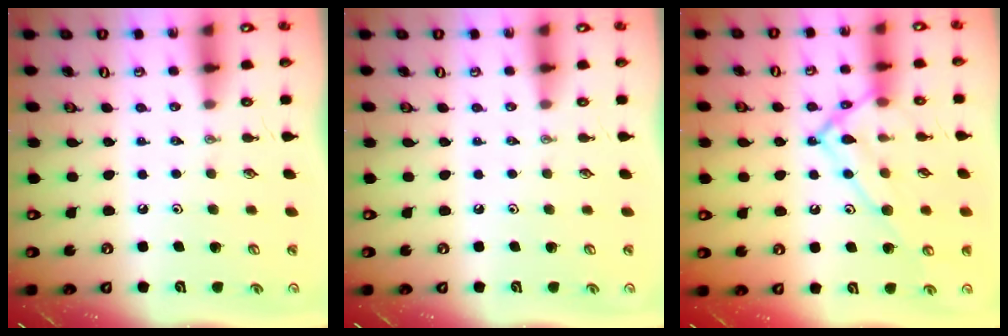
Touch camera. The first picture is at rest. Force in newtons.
{"total": 0.0}
{"total": 15.2, "press": 15.2, "slide": 1.2}